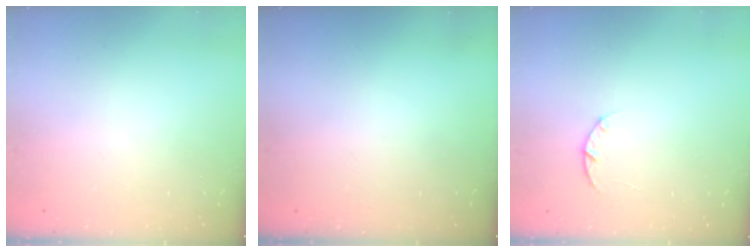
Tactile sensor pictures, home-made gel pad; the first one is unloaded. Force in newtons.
{"total": 0.0}
{"total": 3.2, "press": 3.2, "slide": 0.5}